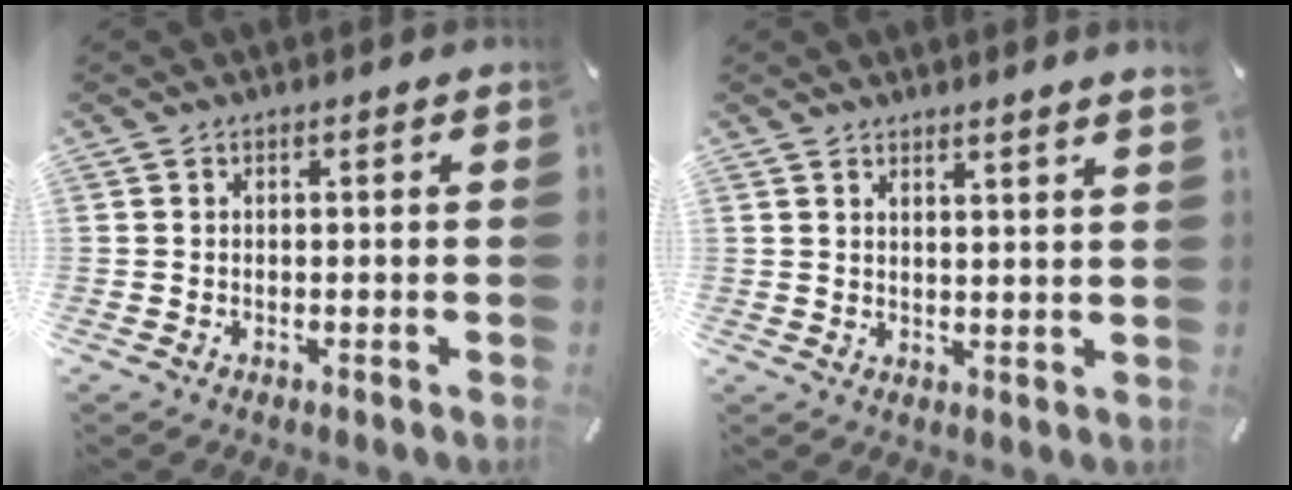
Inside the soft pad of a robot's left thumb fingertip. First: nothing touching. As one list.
[{"total": 2.7, "force": [2.5, -0.8, 0.7], "torque": [-0.016, -0.017, 0.046]}]